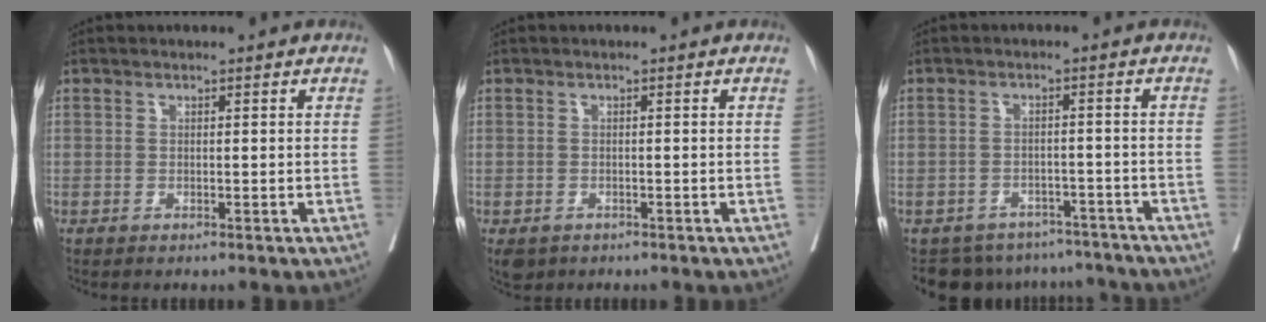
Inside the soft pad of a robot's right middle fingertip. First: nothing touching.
{"total": 3.2, "force": [-1.9, 2.2, 1.1], "torque": [-0.018, -0.004, -0.026]}
{"total": 10.2, "force": [-9.1, 4.6, 0.8], "torque": [-0.005, 0.016, -0.109]}